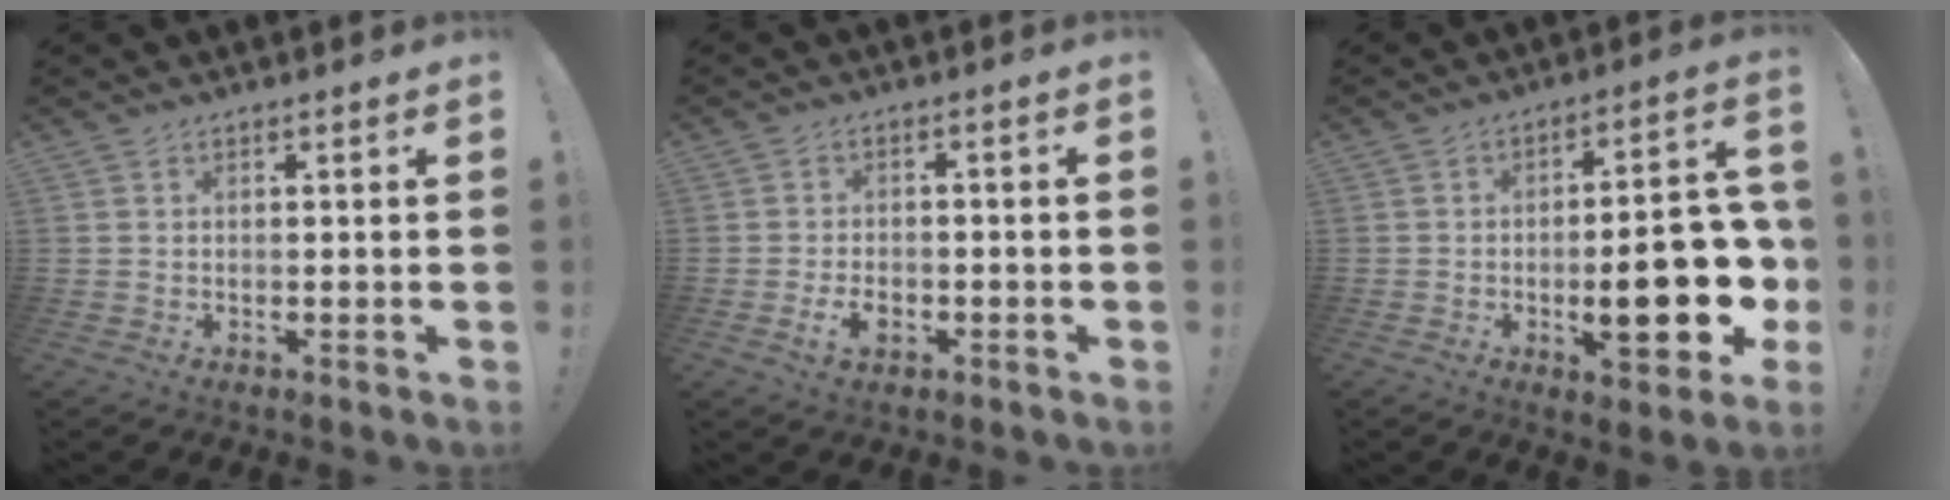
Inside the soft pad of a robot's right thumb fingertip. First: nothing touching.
{"total": 4.9, "force": [-2.4, 2.6, 3.4], "torque": [-0.055, 0.005, -0.042]}
{"total": 18.8, "force": [-4.1, 5.8, 17.5], "torque": [-0.236, 0.004, -0.056]}